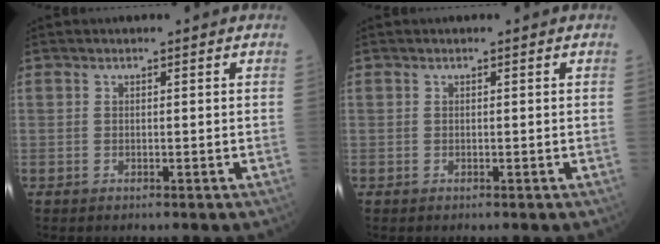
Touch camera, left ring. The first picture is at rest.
{"total": 0.0}